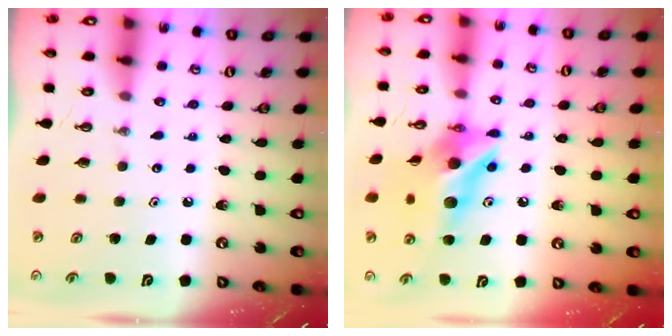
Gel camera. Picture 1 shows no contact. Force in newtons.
{"total": 14.5, "press": 14.5, "slide": 1.3}